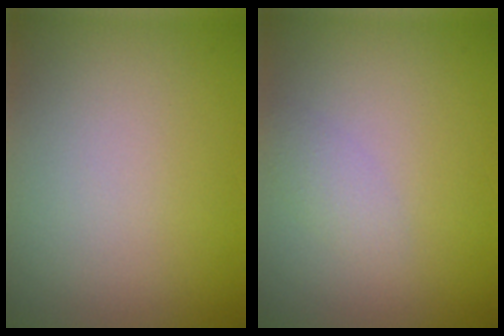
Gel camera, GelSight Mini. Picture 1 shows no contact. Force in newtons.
{"total": 1.4, "press": 1.4, "slide": 0.1}